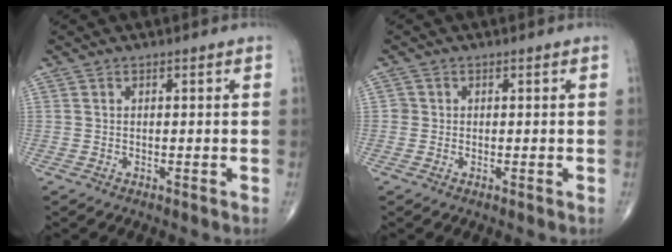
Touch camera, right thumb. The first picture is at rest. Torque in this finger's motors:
{"motor_torque": [0.10, 0.36, 0.30, 0.25, -0.04]}